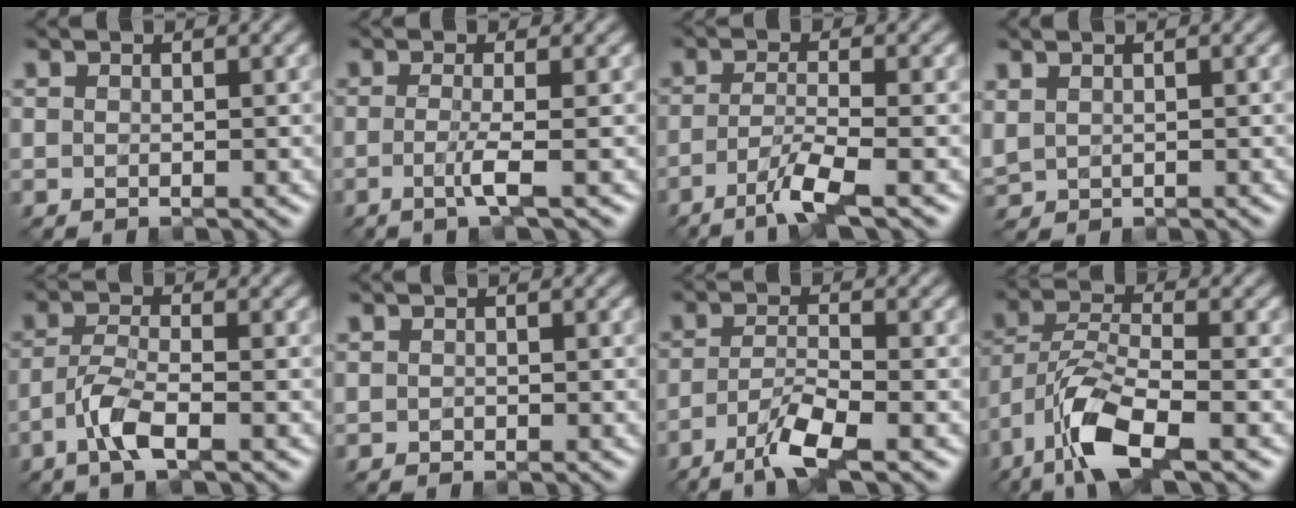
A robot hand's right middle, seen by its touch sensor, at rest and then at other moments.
{"total": 2.6, "force": [-0.7, 0.5, 2.5], "torque": [-0.045, -0.009, -0.024]}
{"total": 4.0, "force": [-2.3, 0.5, 3.3], "torque": [-0.065, -0.004, -0.056]}
{"total": 1.1, "force": [0.7, 0.7, 0.5], "torque": [-0.015, 0.001, 0.021]}
{"total": 3.5, "force": [-1.9, 0.8, 2.9], "torque": [-0.065, 0.001, -0.045]}
{"total": 0.0}
{"total": 4.4, "force": [-2.8, 0.7, 3.4], "torque": [-0.069, -0.006, -0.062]}
{"total": 7.5, "force": [-4.4, 2.3, 5.6], "torque": [-0.114, -0.003, -0.092]}